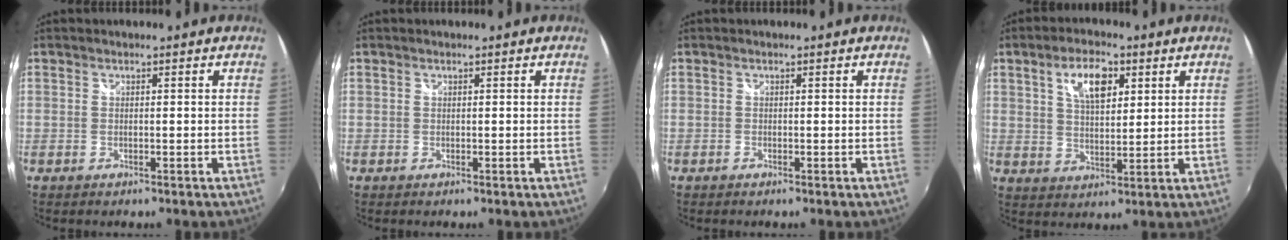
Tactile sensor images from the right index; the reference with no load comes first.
{"total": 0.0}
{"total": 0.0}
{"total": 8.3, "force": [3.6, 3.8, 6.4], "torque": [-0.113, 0.015, 0.065]}